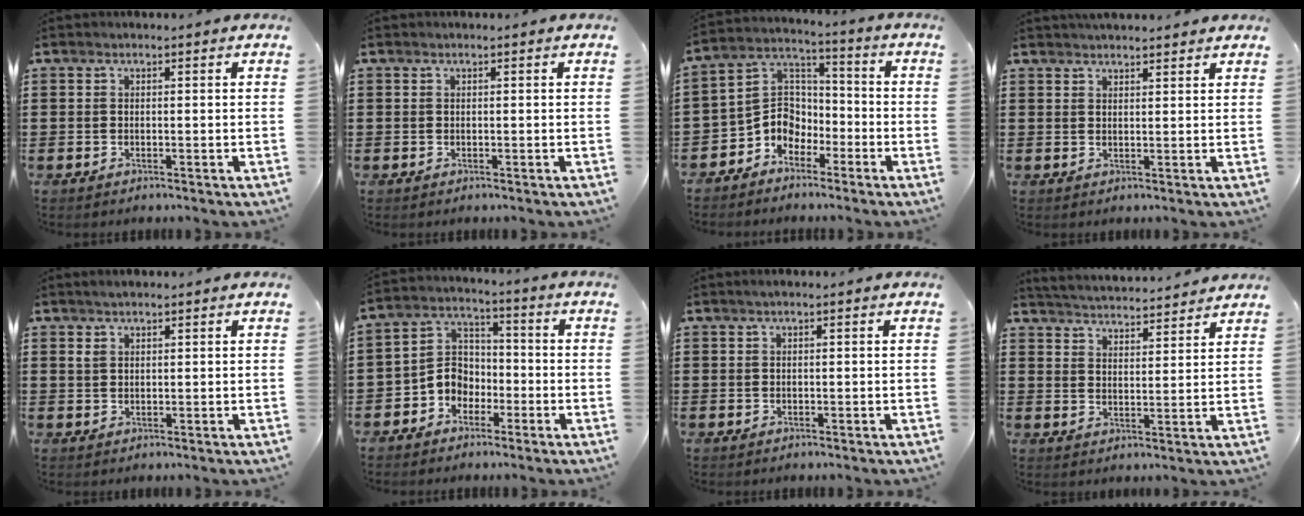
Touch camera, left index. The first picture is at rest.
{"total": 0.0}
{"total": 6.3, "force": [-3.6, 5.1, 1.0], "torque": [-0.053, 0.005, -0.081]}
{"total": 2.1, "force": [2.1, 0.0, 0.0], "torque": [-0.006, 0.000, 0.040]}
{"total": 1.6, "force": [1.2, 0.8, 0.8], "torque": [-0.018, 0.004, 0.023]}
{"total": 5.4, "force": [-2.6, 4.6, 1.4], "torque": [-0.053, 0.003, -0.059]}
{"total": 0.5, "force": [0.1, 0.0, 0.5], "torque": [-0.007, -0.001, 0.002]}
{"total": 3.8, "force": [3.8, -0.3, -0.1], "torque": [-0.018, -0.026, 0.063]}